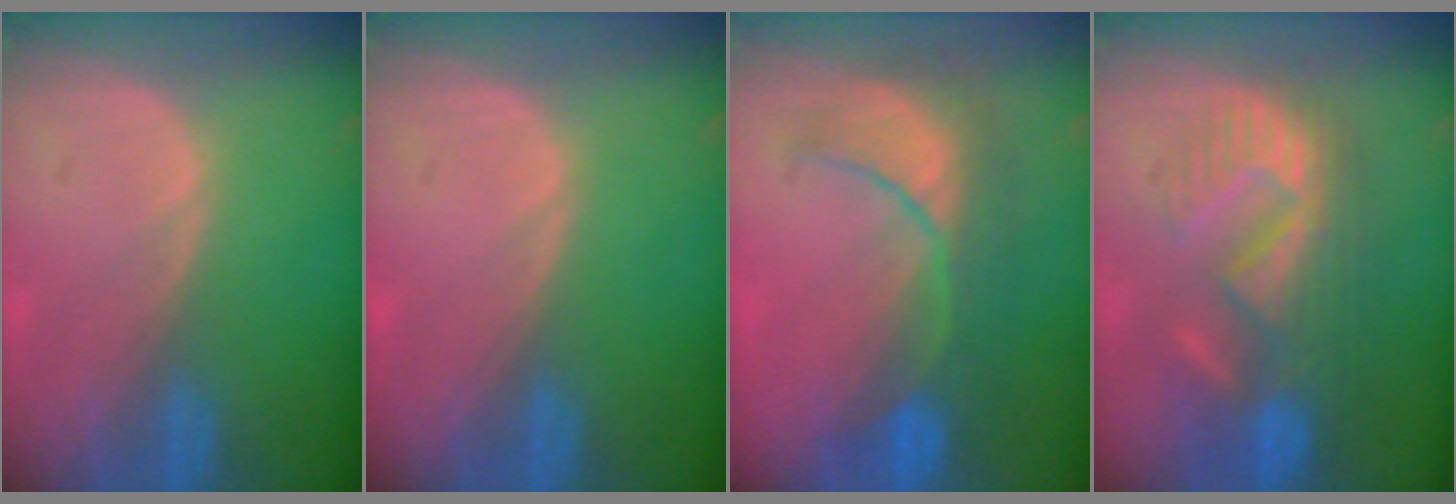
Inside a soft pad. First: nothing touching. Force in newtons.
{"total": 0.0}
{"total": 8.4, "press": 8.3, "slide": 1.3}
{"total": 10.4, "press": 9.6, "slide": 3.8}